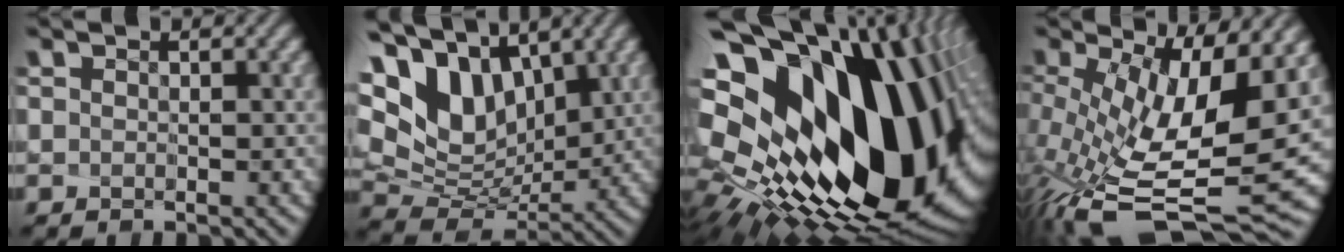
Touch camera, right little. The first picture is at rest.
{"total": 10.2, "force": [4.2, 6.5, 6.7], "torque": [-0.152, 0.002, 0.080]}
{"total": 20.4, "force": [0.9, 12.9, 15.8], "torque": [-0.270, -0.029, 0.048]}
{"total": 12.4, "force": [-1.7, 3.5, 11.8], "torque": [-0.210, -0.037, -0.009]}